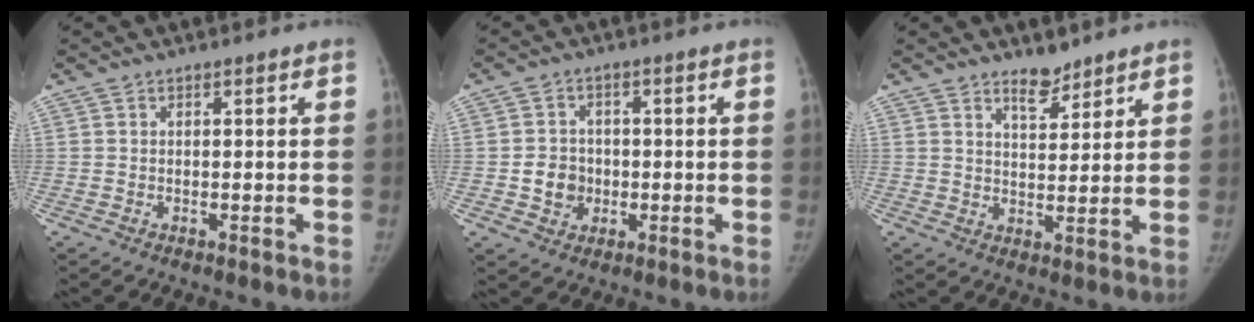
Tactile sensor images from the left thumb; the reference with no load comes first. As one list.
[{"total": 5.6, "force": [-0.8, 5.1, 2.3], "torque": [-0.016, 0.008, -0.012]}, {"total": 4.7, "force": [3.9, 1.9, 1.9], "torque": [-0.013, -0.032, 0.065]}]